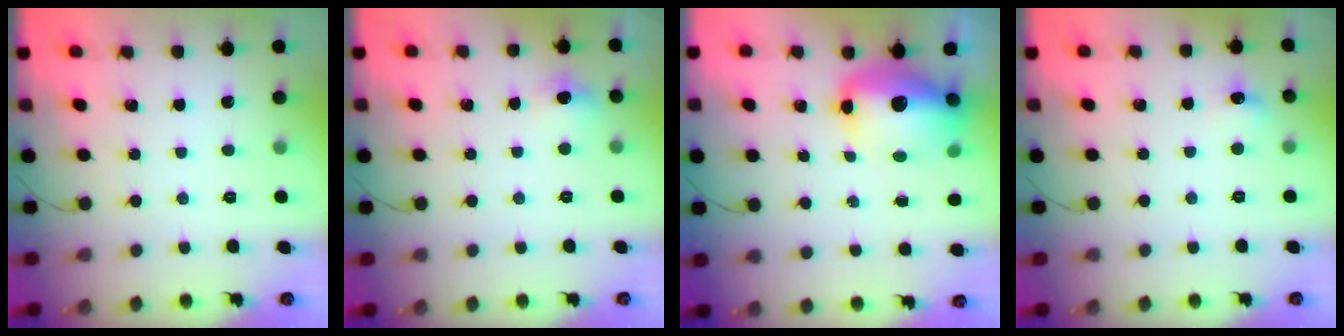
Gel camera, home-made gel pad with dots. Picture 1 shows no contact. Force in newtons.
{"total": 10.5, "press": 5.0, "slide": 9.3}
{"total": 14.2, "press": 13.8, "slide": 3.4}
{"total": 5.4, "press": 5.1, "slide": 1.7}